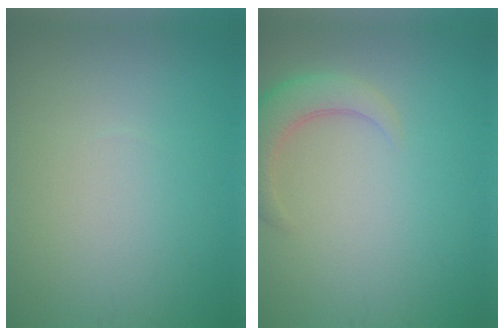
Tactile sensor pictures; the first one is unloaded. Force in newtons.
{"total": 3.6, "press": 3.6, "slide": 0.3}